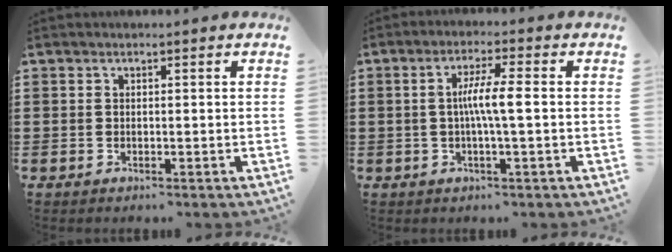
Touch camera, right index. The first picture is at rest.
{"total": 5.2, "force": [-0.3, 0.2, 5.2], "torque": [-0.093, -0.002, -0.010]}